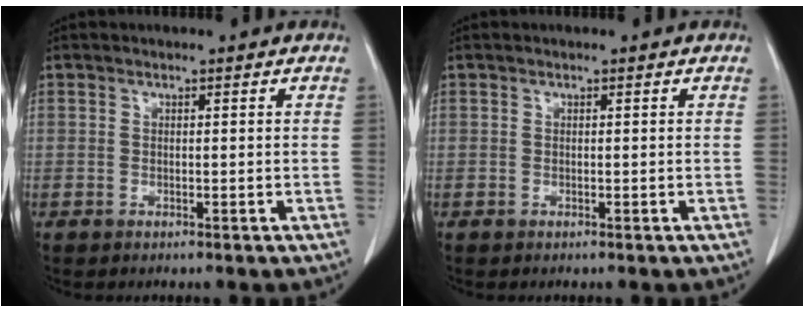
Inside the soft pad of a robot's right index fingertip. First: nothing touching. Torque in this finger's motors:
{"motor_torque": [0.00, 0.00, 0.00, 0.00]}